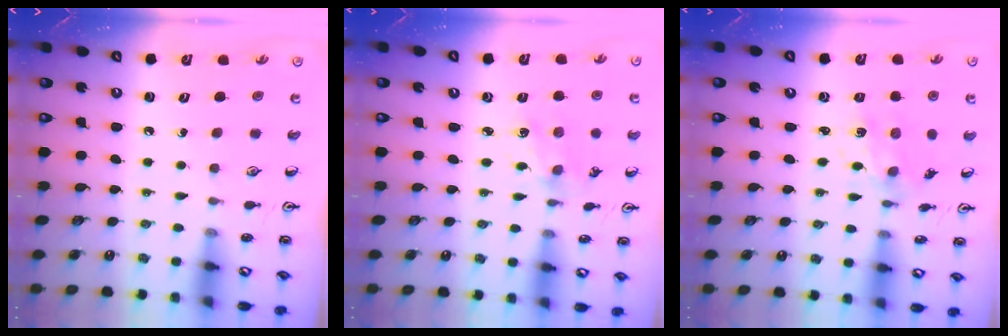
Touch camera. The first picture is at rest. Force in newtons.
{"total": 2.3, "press": 2.3, "slide": 0.4}
{"total": 2.6, "press": 2.5, "slide": 0.4}